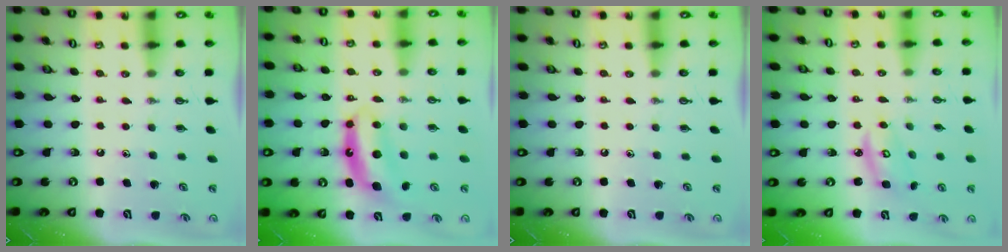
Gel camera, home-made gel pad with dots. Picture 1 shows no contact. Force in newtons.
{"total": 6.8, "press": 6.8, "slide": 0.3}
{"total": 0.0}
{"total": 4.4, "press": 4.4, "slide": 0.2}